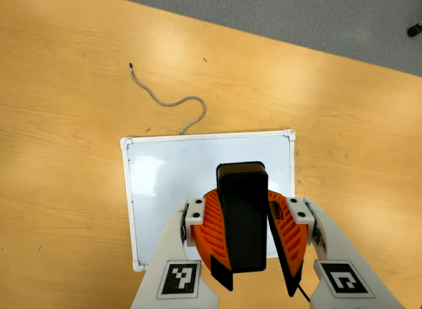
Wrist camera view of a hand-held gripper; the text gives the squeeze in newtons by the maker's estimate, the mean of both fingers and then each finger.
{"total": 10.2, "left": 10.0, "right": 10.4}